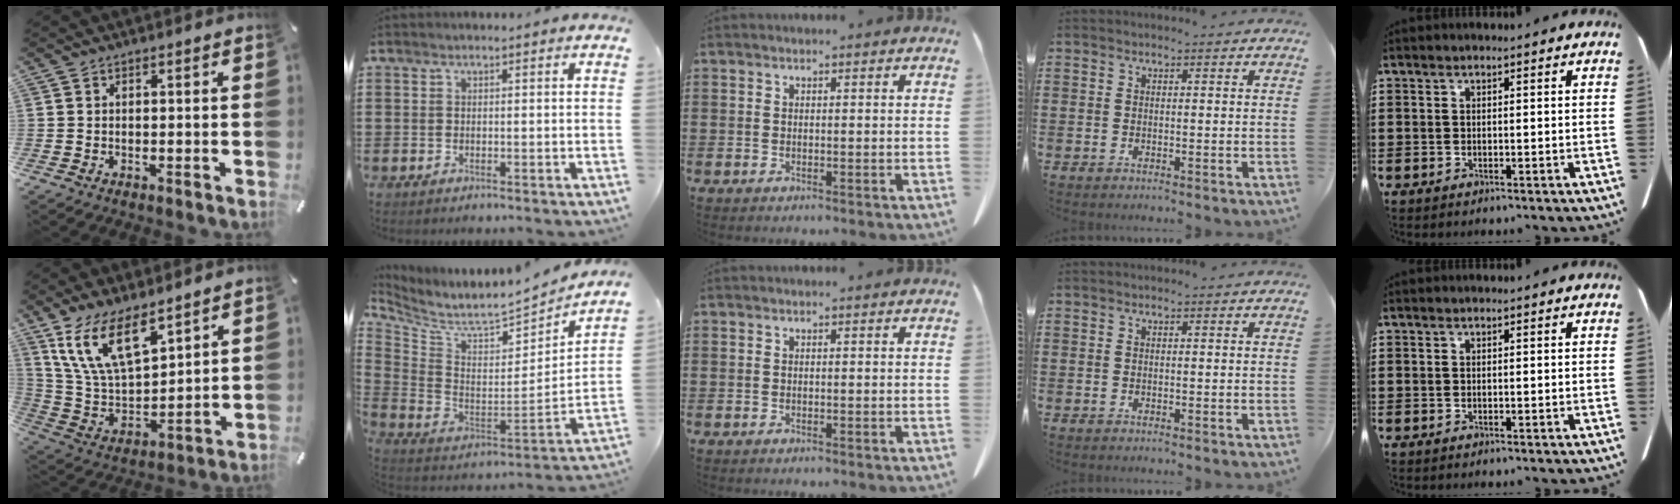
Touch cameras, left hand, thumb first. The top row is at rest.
{"thumb": {"total": 16.0, "force": [10.9, 7.5, 9.0], "torque": [-0.220, -0.060, 0.197]}, "index": {"total": 6.5, "force": [6.0, 0.7, 2.5], "torque": [-0.082, -0.059, 0.095]}}